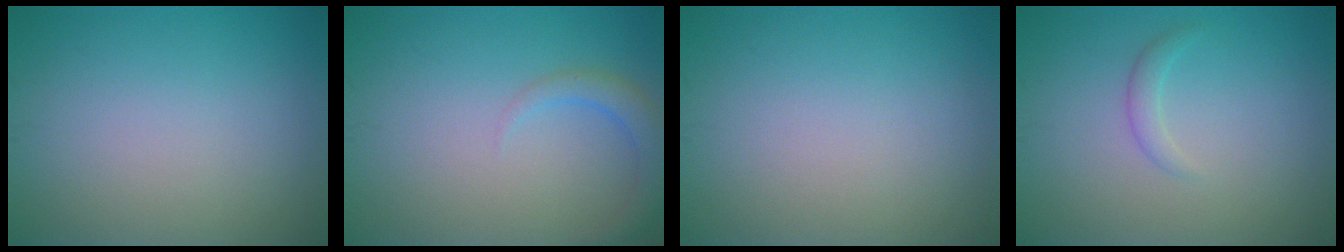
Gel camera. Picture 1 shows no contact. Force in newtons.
{"total": 2.4, "press": 2.4, "slide": 0.2}
{"total": 0.0}
{"total": 1.2, "press": 1.1, "slide": 0.2}